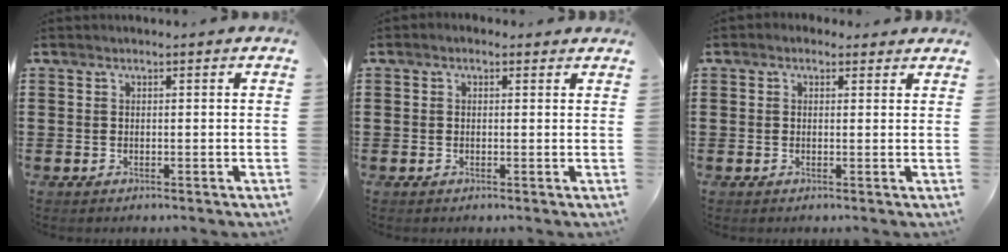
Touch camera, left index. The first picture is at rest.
{"total": 0.8, "force": [0.0, 0.6, 0.5], "torque": [-0.011, 0.005, -0.001]}
{"total": 1.2, "force": [0.7, 0.8, 0.4], "torque": [-0.011, 0.007, 0.013]}